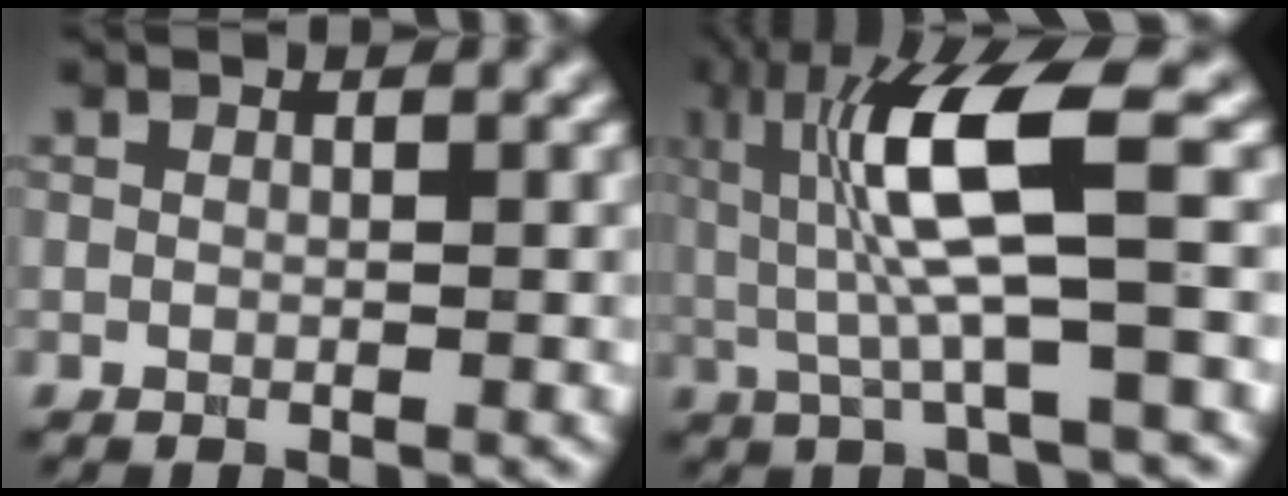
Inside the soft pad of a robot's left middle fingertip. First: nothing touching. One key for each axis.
{"total": 8.1, "fx": 1.1, "fy": 1.5, "fz": 7.8, "tx": -0.154, "ty": -0.003, "tz": 0.028}